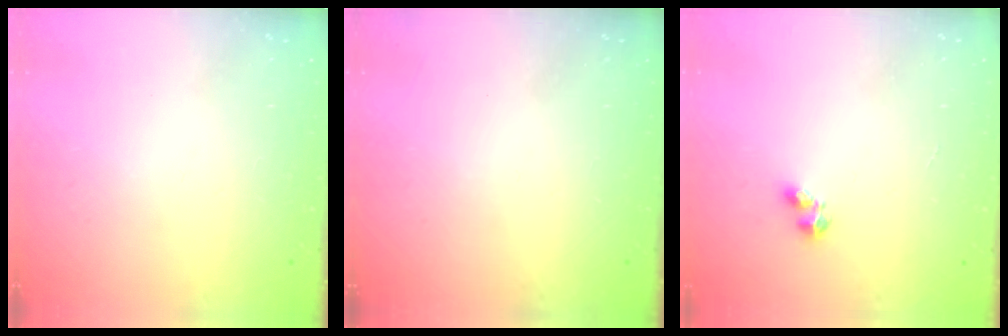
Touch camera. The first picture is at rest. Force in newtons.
{"total": 0.0}
{"total": 2.1, "press": 2.0, "slide": 0.8}